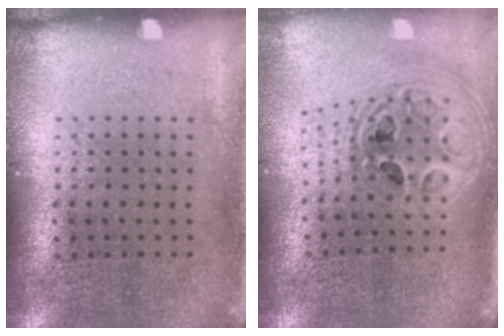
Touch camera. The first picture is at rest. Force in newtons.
{"total": 2.3, "press": 1.8, "slide": 1.4}